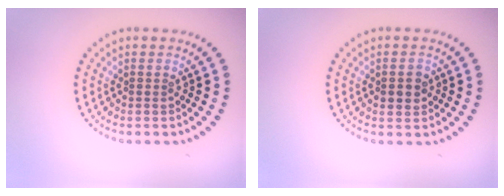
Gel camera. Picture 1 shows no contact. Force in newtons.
{"total": 1.8, "press": 1.7, "slide": 0.2}